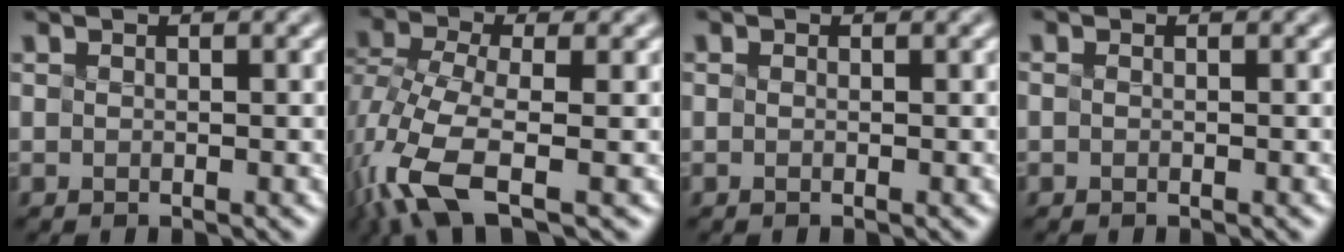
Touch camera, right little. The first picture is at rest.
{"total": 6.6, "force": [-5.1, 1.1, 4.1], "torque": [-0.132, -0.021, -0.073]}
{"total": 1.4, "force": [-0.9, -0.7, -0.8], "torque": [0.005, -0.019, -0.002]}
{"total": 1.6, "force": [-1.1, -0.8, -0.9], "torque": [0.003, -0.019, -0.005]}